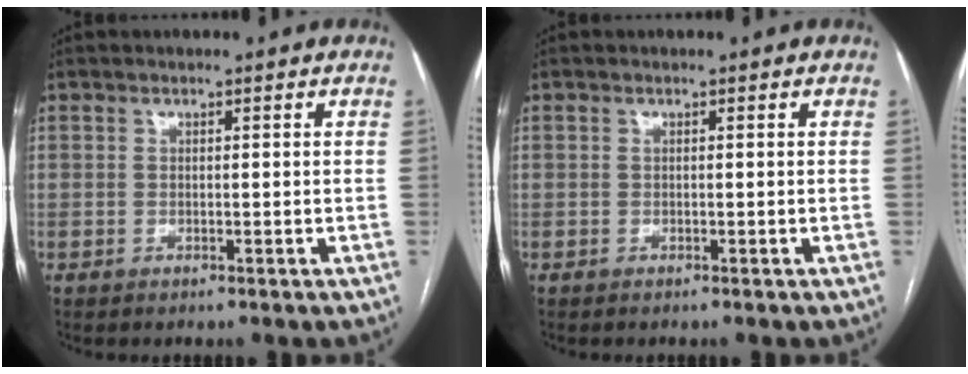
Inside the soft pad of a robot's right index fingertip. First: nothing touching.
{"total": 0.0}